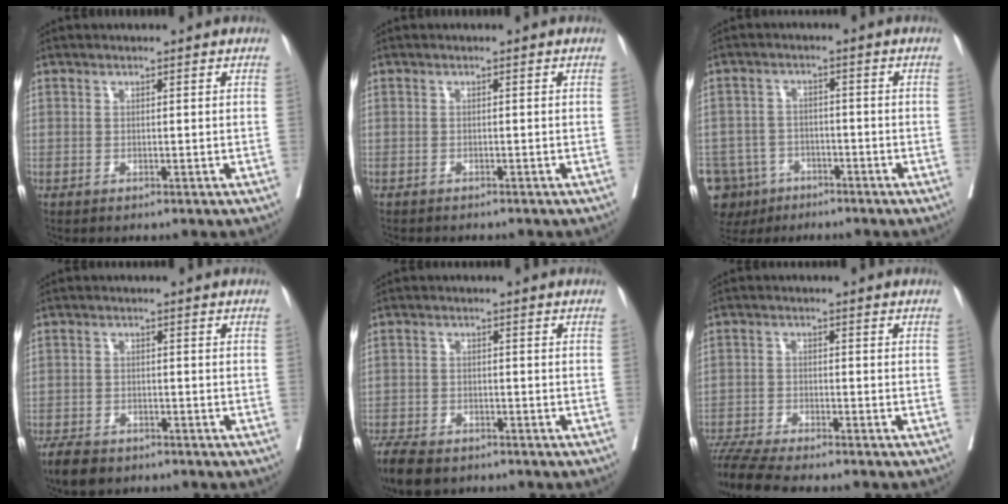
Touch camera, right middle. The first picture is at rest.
{"total": 3.2, "force": [-2.9, 0.7, 1.2], "torque": [-0.019, -0.005, -0.036]}
{"total": 11.1, "force": [-6.5, 8.5, 2.7], "torque": [-0.079, 0.002, -0.099]}
{"total": 4.9, "force": [-3.9, 2.2, 2.1], "torque": [-0.036, -0.004, -0.063]}
{"total": 7.5, "force": [-5.9, 3.1, 3.5], "torque": [-0.059, -0.010, -0.095]}
{"total": 9.4, "force": [-8.4, 0.3, 4.2], "torque": [-0.070, -0.016, -0.141]}